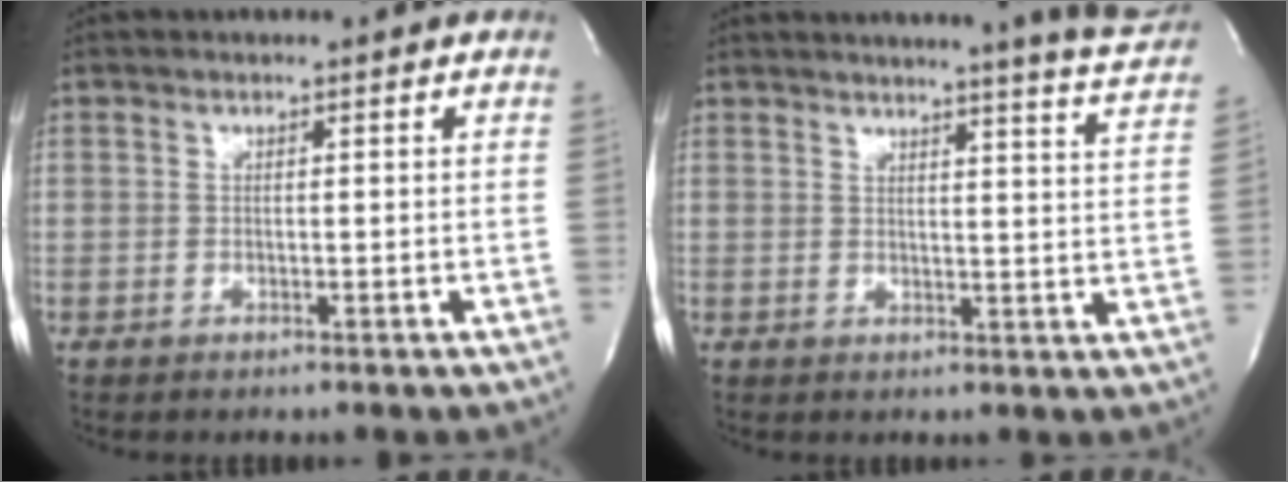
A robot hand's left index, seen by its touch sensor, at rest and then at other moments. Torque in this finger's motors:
{"motor_torque": [0.74, -0.87, 0.37, 0.05]}